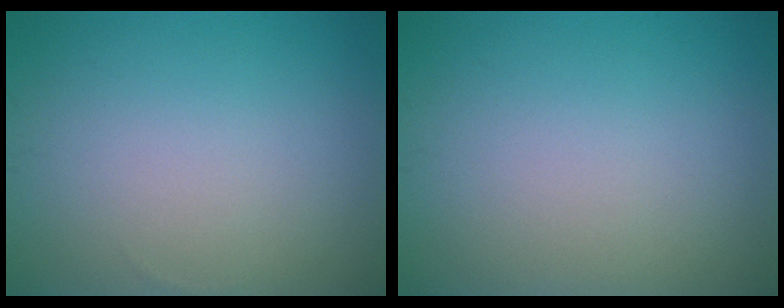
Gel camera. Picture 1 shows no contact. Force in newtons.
{"total": 0.0}